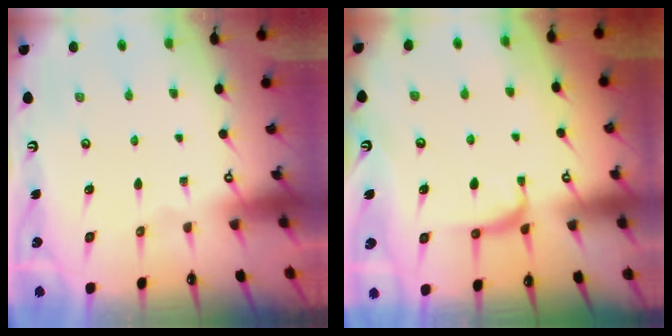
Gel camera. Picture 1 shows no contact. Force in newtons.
{"total": 1.0, "press": 0.9, "slide": 0.4}